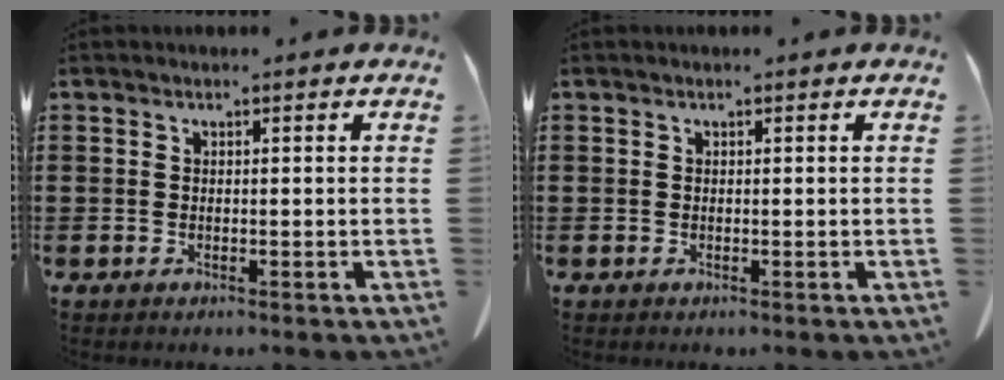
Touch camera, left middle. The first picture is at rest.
{"total": 0.0}